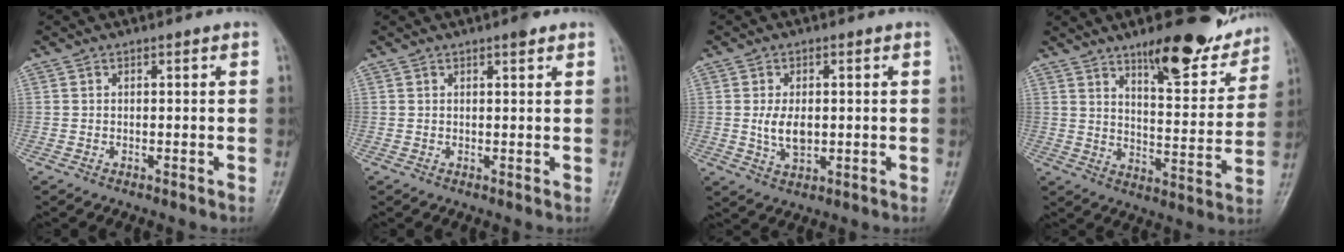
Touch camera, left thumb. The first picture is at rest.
{"total": 1.7, "force": [1.2, 0.4, 1.1], "torque": [-0.015, -0.004, 0.015]}
{"total": 5.3, "force": [0.1, 3.1, 4.3], "torque": [-0.078, -0.006, 0.007]}
{"total": 16.3, "force": [11.7, 5.2, 10.2], "torque": [-0.095, -0.070, 0.174]}